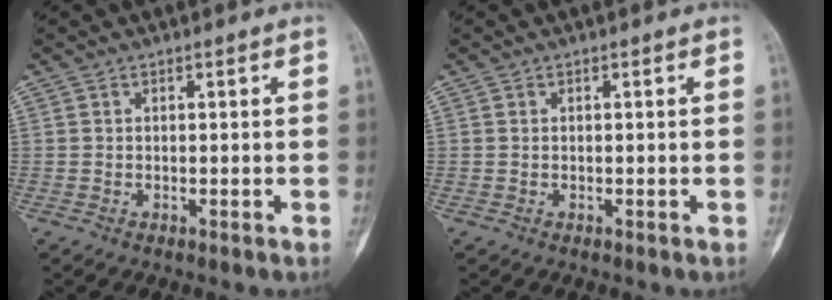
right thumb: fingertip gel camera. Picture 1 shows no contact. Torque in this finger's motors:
{"motor_torque": [-0.01, -0.31, 0.17, 0.06, -0.05]}